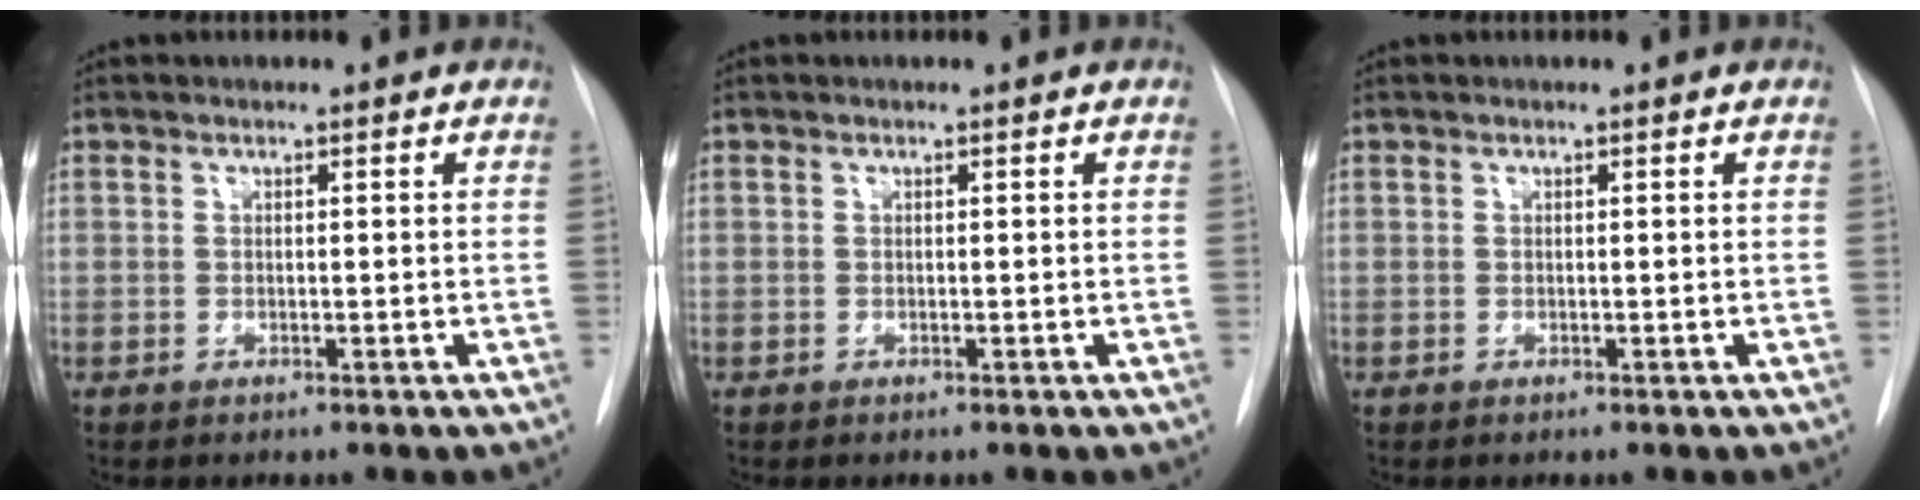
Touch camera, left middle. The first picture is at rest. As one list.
[{"total": 0.0}, {"total": 0.0}]